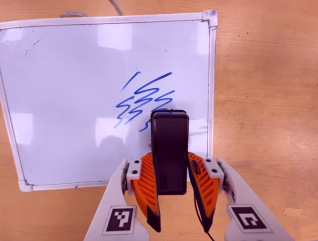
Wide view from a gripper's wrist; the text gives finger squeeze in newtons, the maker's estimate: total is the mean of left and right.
{"total": 4.0, "left": 2.9, "right": 5.1}